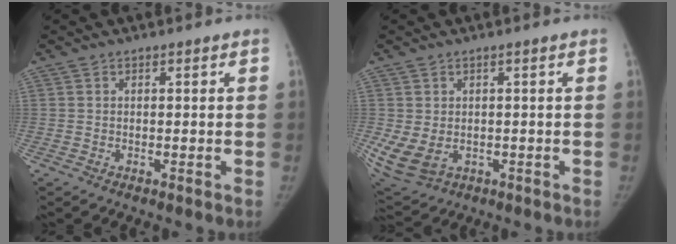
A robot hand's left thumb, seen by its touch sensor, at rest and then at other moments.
{"total": 8.6, "force": [-1.3, 6.2, 5.8], "torque": [-0.125, -0.009, -0.005]}